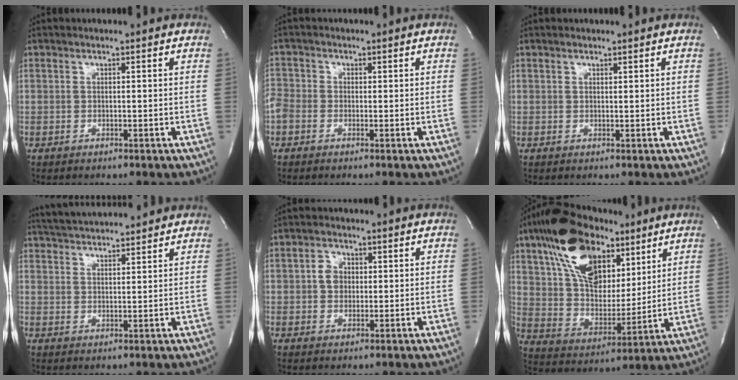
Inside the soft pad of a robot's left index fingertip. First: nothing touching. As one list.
[{"total": 3.6, "force": [-0.9, 3.1, 1.6], "torque": [-0.049, 0.010, -0.022]}, {"total": 0.6, "force": [0.4, 0.3, 0.2], "torque": [-0.007, -0.004, 0.007]}, {"total": 9.3, "force": [8.9, 0.7, 2.7], "torque": [-0.057, 0.023, 0.142]}, {"total": 3.1, "force": [0.2, 2.6, 1.6], "torque": [-0.029, 0.007, 0.003]}, {"total": 19.5, "force": [10.7, 10.5, 12.5], "torque": [-0.252, 0.033, 0.190]}]